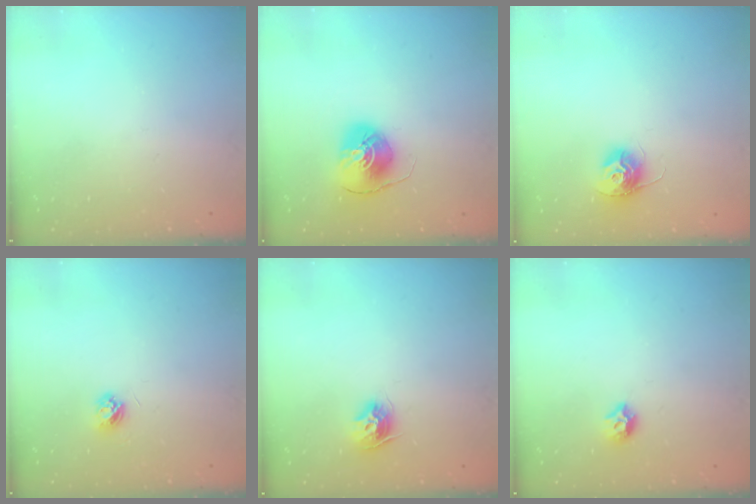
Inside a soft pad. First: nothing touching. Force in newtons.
{"total": 7.5, "press": 7.5, "slide": 0.7}
{"total": 11.2, "press": 11.2, "slide": 0.7}
{"total": 3.6, "press": 3.5, "slide": 0.4}
{"total": 9.6, "press": 9.6, "slide": 0.7}
{"total": 6.4, "press": 6.3, "slide": 0.8}